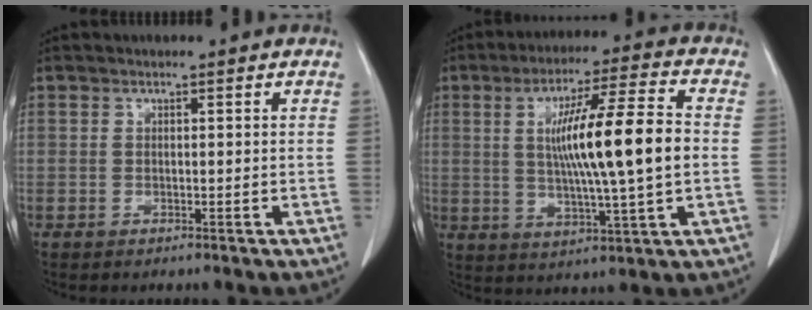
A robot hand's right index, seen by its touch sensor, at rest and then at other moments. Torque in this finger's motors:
{"motor_torque": [1.50, -0.10, 0.85, 0.21]}